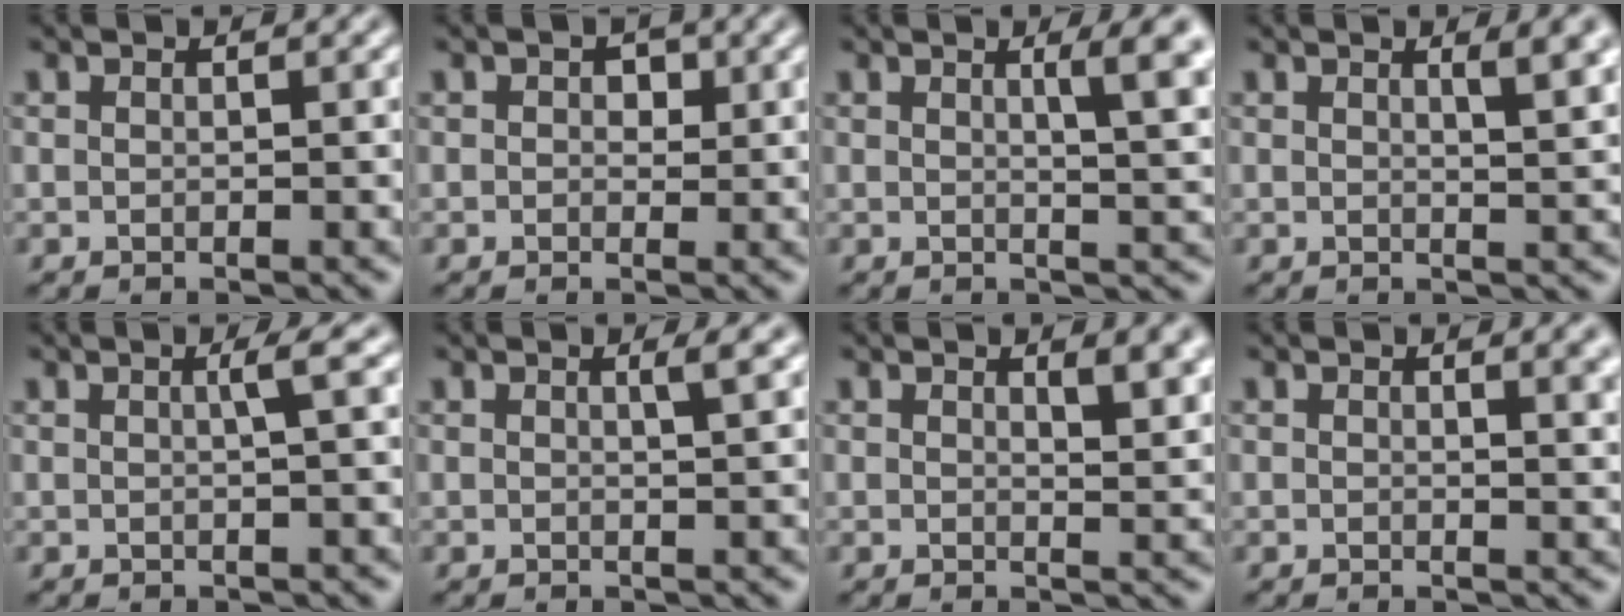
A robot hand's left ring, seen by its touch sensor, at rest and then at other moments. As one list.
[{"total": 1.4, "force": [0.4, 1.0, 0.8], "torque": [-0.006, 0.000, 0.002]}, {"total": 4.3, "force": [1.5, 1.0, 3.9], "torque": [-0.042, 0.003, 0.019]}, {"total": 3.3, "force": [1.4, 1.1, 2.7], "torque": [-0.016, 0.006, 0.015]}, {"total": 1.7, "force": [0.2, 0.3, 1.7], "torque": [-0.025, 0.007, -0.001]}, {"total": 1.5, "force": [0.6, 0.4, 1.3], "torque": [-0.014, 0.003, 0.004]}, {"total": 3.0, "force": [1.5, 1.0, 2.4], "torque": [-0.025, 0.000, 0.023]}, {"total": 2.5, "force": [1.2, 1.0, 2.0], "torque": [-0.013, 0.003, 0.014]}]